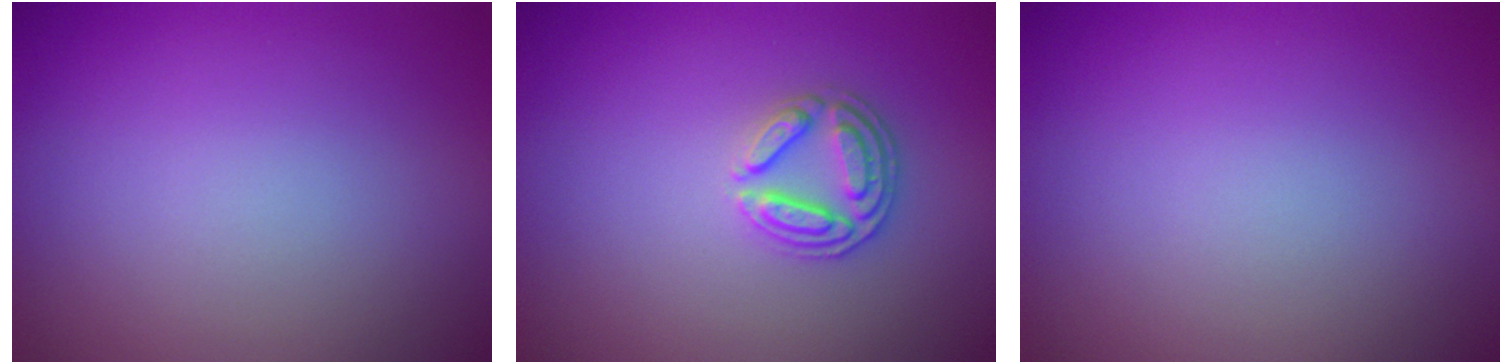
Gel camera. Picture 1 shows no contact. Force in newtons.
{"total": 2.7, "press": 2.6, "slide": 0.9}
{"total": 0.0}